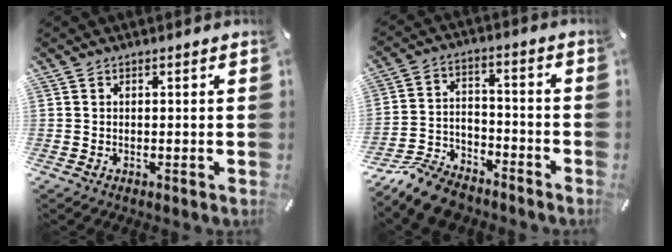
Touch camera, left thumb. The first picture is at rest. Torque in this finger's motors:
{"motor_torque": [-0.64, 0.83, 0.64, 0.80, 0.02]}